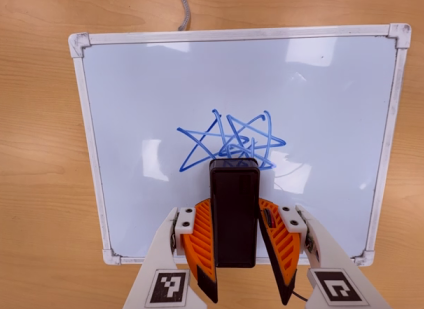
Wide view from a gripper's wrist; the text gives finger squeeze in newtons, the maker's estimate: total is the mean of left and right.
{"total": 5.3, "left": 5.0, "right": 5.6}